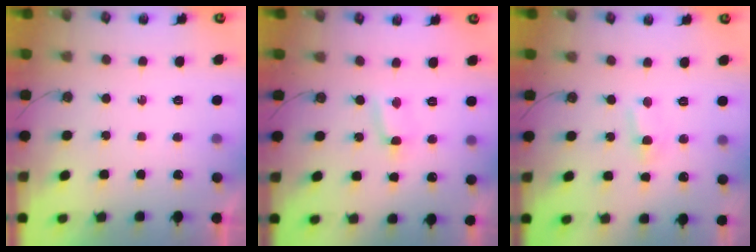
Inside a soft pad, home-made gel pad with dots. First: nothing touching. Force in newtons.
{"total": 1.8, "press": 1.8, "slide": 0.2}
{"total": 4.8, "press": 1.8, "slide": 4.5}